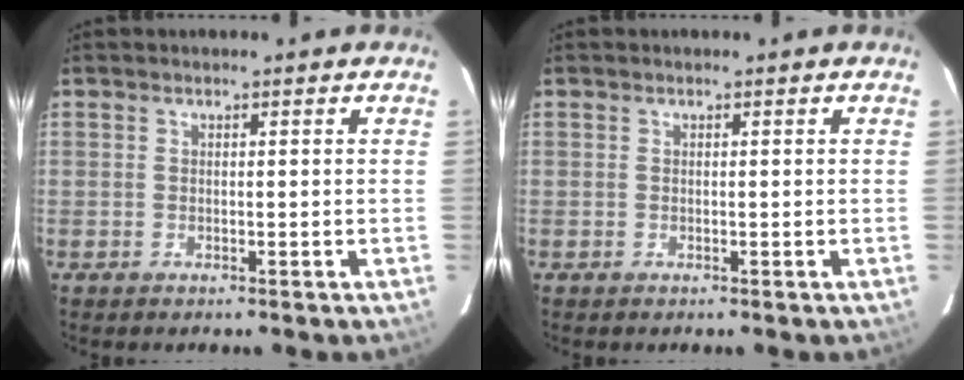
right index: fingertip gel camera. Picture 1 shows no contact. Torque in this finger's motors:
{"motor_torque": [0.00, 0.00, 0.00, 0.00]}